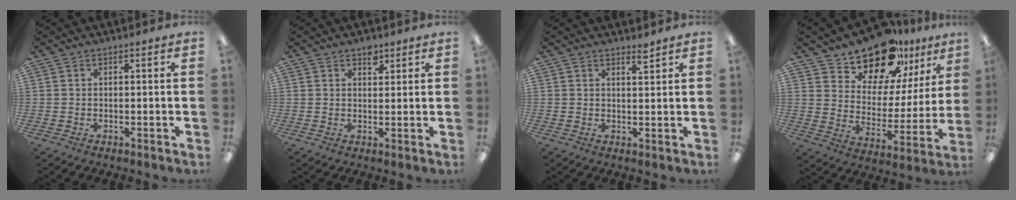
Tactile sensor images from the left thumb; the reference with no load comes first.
{"total": 3.0, "force": [2.2, 1.7, 1.1], "torque": [0.008, -0.013, 0.034]}
{"total": 2.6, "force": [2.4, 0.4, 1.0], "torque": [-0.007, -0.015, 0.040]}
{"total": 17.6, "force": [14.8, 7.9, 5.4], "torque": [-0.093, -0.117, 0.266]}